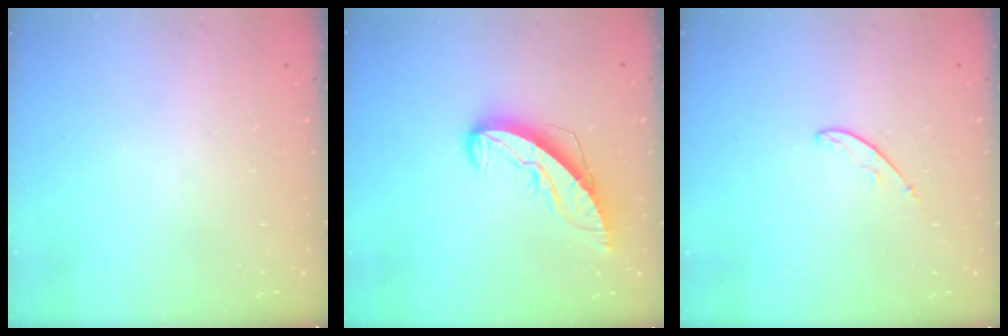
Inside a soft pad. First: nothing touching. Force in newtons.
{"total": 8.8, "press": 8.7, "slide": 0.8}
{"total": 3.8, "press": 3.8, "slide": 0.3}